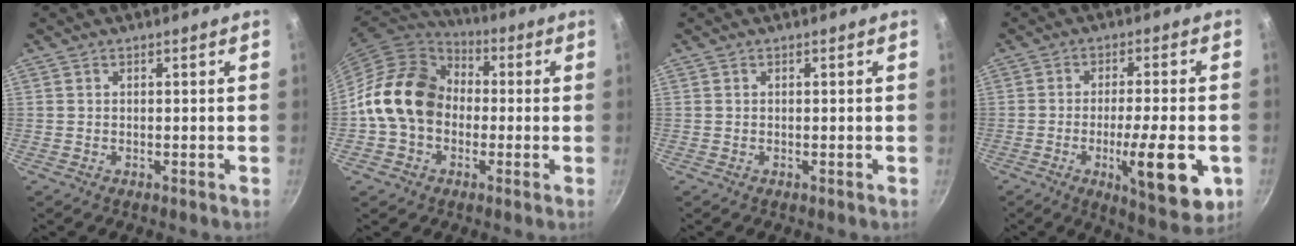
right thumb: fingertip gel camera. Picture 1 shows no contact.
{"total": 15.4, "force": [-0.6, 12.2, 9.3], "torque": [-0.126, 0.036, -0.026]}
{"total": 0.0}
{"total": 14.4, "force": [-4.1, 3.7, 13.3], "torque": [-0.183, 0.004, -0.055]}